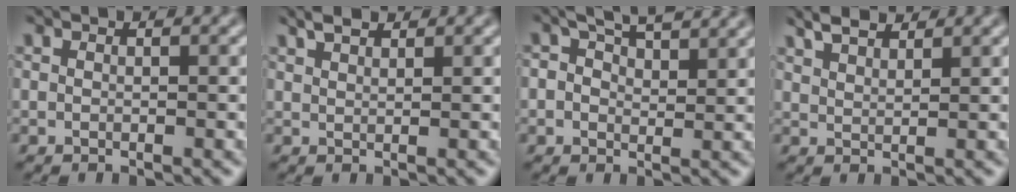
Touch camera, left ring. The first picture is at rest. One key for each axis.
{"total": 2.8, "fx": 2.2, "fy": 1.0, "fz": 1.5, "tx": -0.022, "ty": 0.027, "tz": 0.018}
{"total": 4.7, "fx": 3.1, "fy": 2.1, "fz": 3.0, "tx": -0.043, "ty": 0.025, "tz": 0.030}
{"total": 4.3, "fx": 3.5, "fy": 1.4, "fz": 2.2, "tx": -0.042, "ty": 0.033, "tz": 0.038}